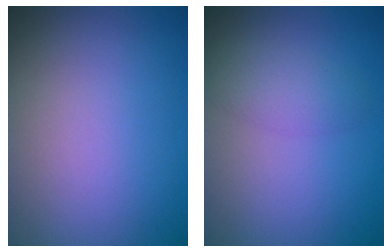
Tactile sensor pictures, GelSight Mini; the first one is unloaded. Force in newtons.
{"total": 2.0, "press": 2.0, "slide": 0.1}